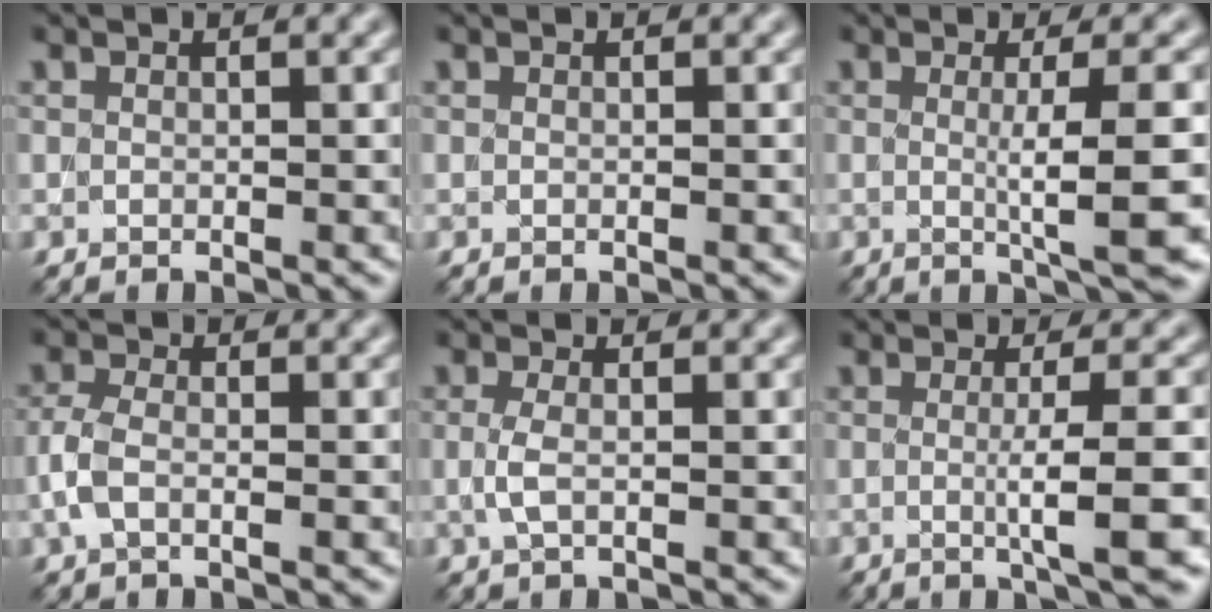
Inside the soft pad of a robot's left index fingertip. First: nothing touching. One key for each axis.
{"total": 0.0}
{"total": 5.8, "fx": -0.3, "fy": 0.9, "fz": 5.8, "tx": -0.085, "ty": -0.004, "tz": -0.002}
{"total": 2.5, "fx": -0.8, "fy": 1.2, "fz": 2.0, "tx": -0.053, "ty": 0.003, "tz": -0.021}
{"total": 1.4, "fx": -0.1, "fy": 0.4, "fz": 1.3, "tx": -0.035, "ty": -0.001, "tz": -0.001}
{"total": 4.9, "fx": -0.5, "fy": 0.8, "fz": 4.8, "tx": -0.071, "ty": -0.005, "tz": -0.008}